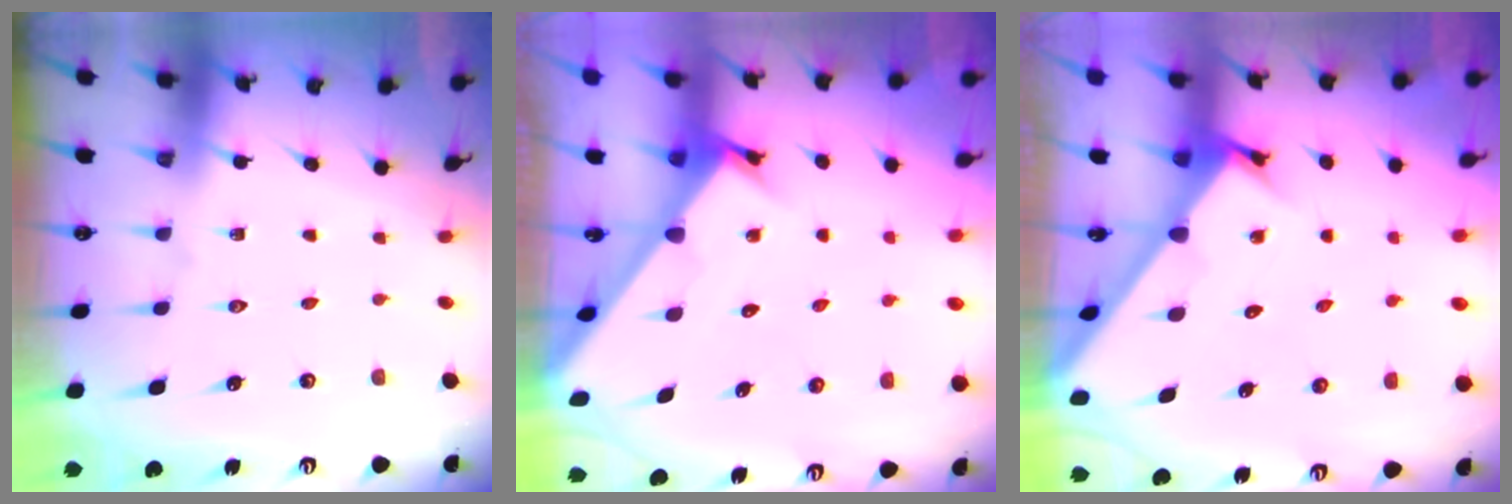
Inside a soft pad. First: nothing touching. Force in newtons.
{"total": 2.3, "press": 2.3, "slide": 0.1}
{"total": 2.8, "press": 2.8, "slide": 0.3}